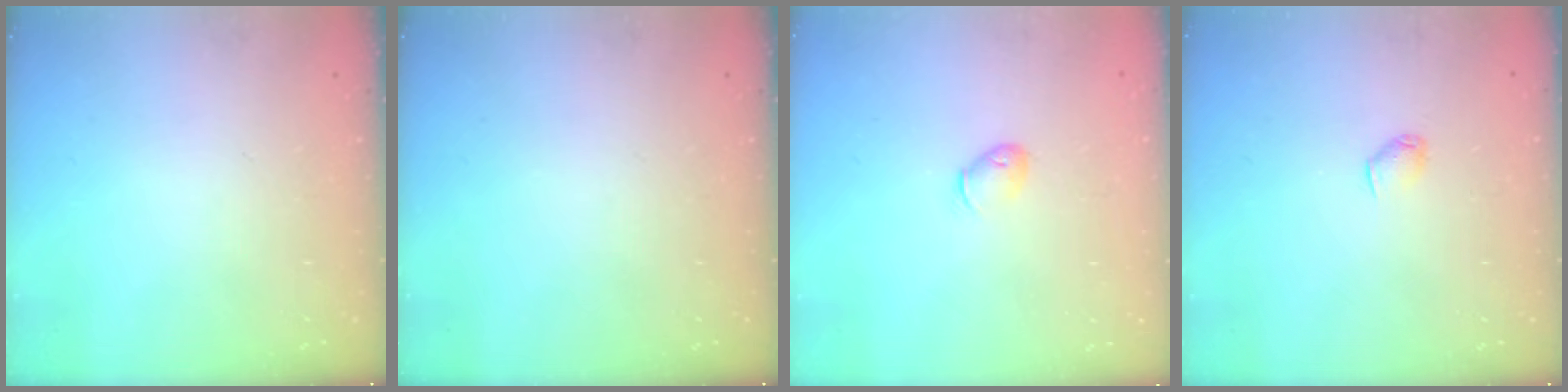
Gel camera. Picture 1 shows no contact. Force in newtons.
{"total": 0.0}
{"total": 4.5, "press": 4.4, "slide": 0.9}
{"total": 3.0, "press": 2.9, "slide": 0.7}